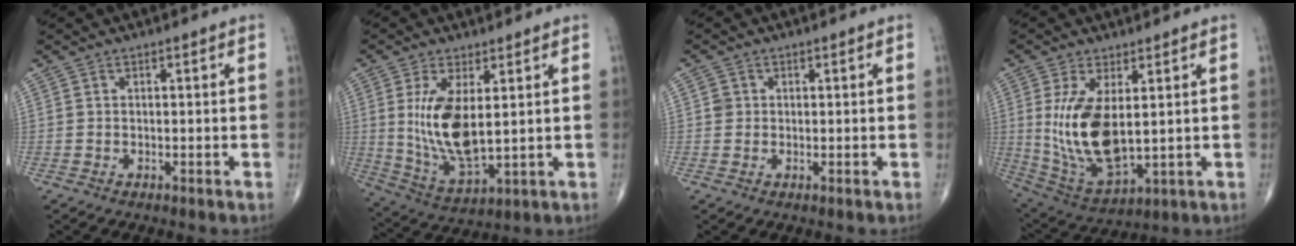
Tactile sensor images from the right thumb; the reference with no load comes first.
{"total": 12.3, "force": [2.0, 5.1, 11.0], "torque": [-0.215, -0.027, 0.055]}
{"total": 1.4, "force": [0.2, 1.4, 0.4], "torque": [0.001, 0.002, 0.003]}
{"total": 14.0, "force": [1.7, 6.4, 12.4], "torque": [-0.243, -0.024, 0.054]}